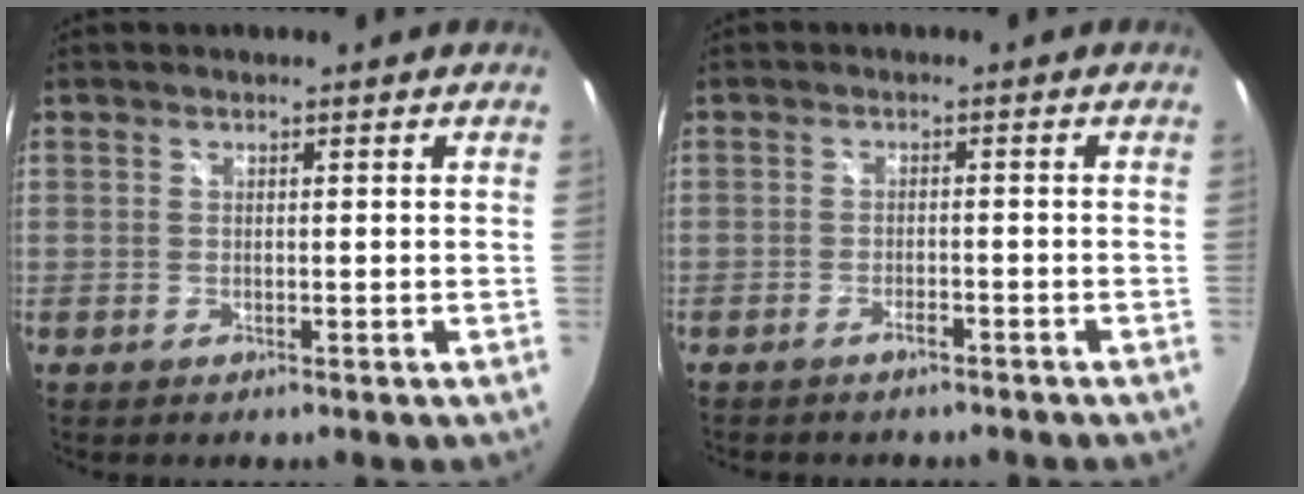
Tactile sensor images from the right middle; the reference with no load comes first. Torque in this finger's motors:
{"motor_torque": [1.02, -1.12, 0.31, 0.03]}